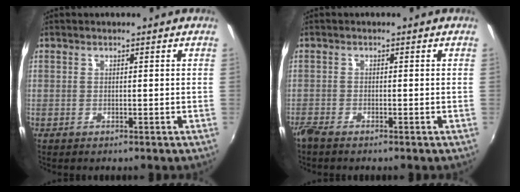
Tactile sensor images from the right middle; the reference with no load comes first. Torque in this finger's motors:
{"motor_torque": [1.07, -1.07, 0.28, 0.21]}